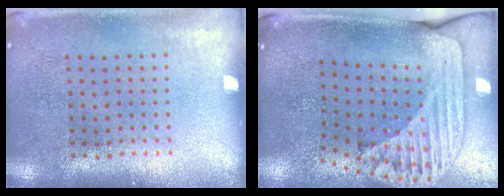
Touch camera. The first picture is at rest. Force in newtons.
{"total": 2.4, "press": 1.7, "slide": 1.7}